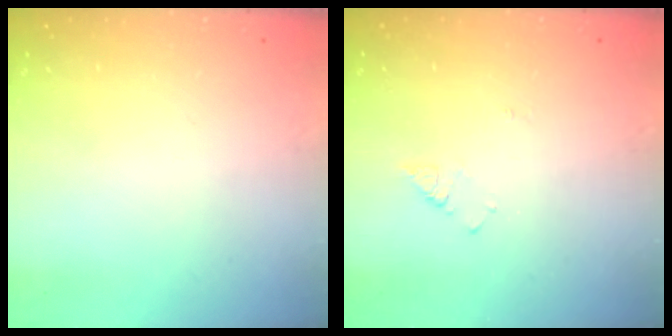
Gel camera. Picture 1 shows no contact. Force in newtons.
{"total": 3.1, "press": 3.1, "slide": 0.5}